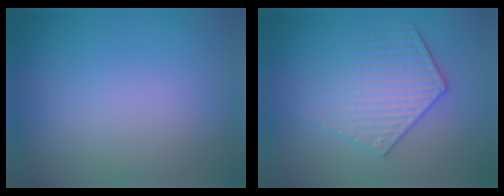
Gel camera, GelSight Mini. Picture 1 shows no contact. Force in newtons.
{"total": 3.6, "press": 3.5, "slide": 0.5}